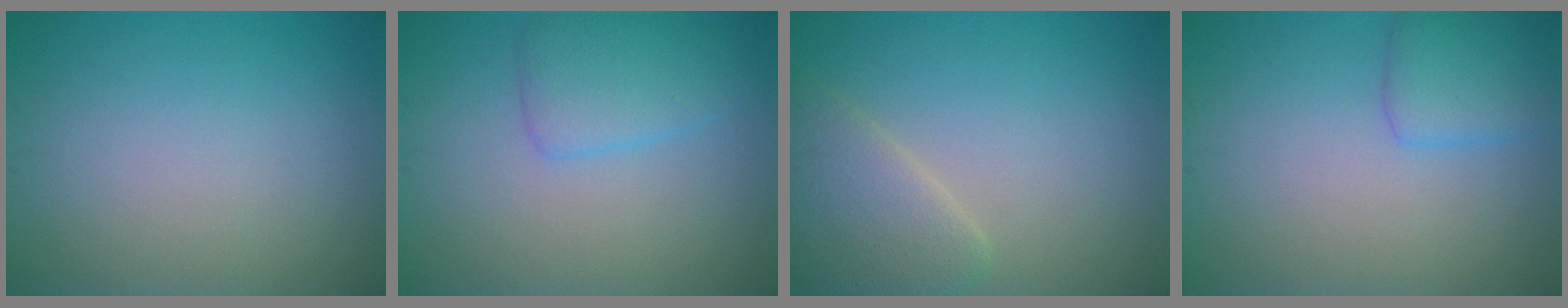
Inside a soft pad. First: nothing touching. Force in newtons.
{"total": 3.1, "press": 3.1, "slide": 0.2}
{"total": 4.0, "press": 4.0, "slide": 0.2}
{"total": 2.7, "press": 2.7, "slide": 0.0}